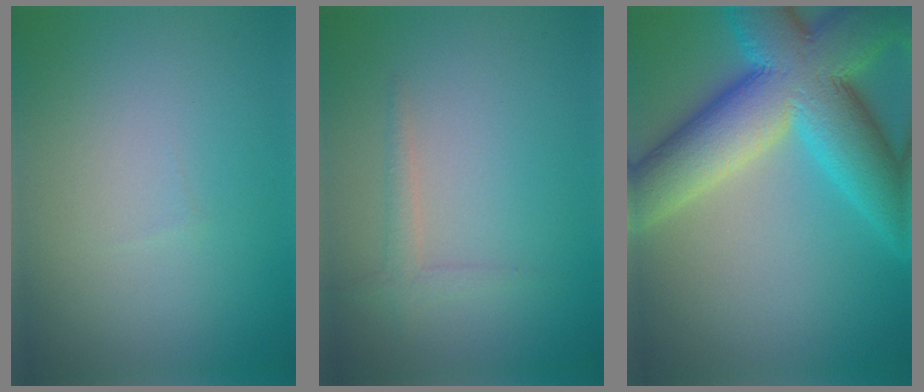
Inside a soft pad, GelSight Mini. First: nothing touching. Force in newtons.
{"total": 1.4, "press": 1.4, "slide": 0.1}
{"total": 14.1, "press": 14.1, "slide": 0.4}